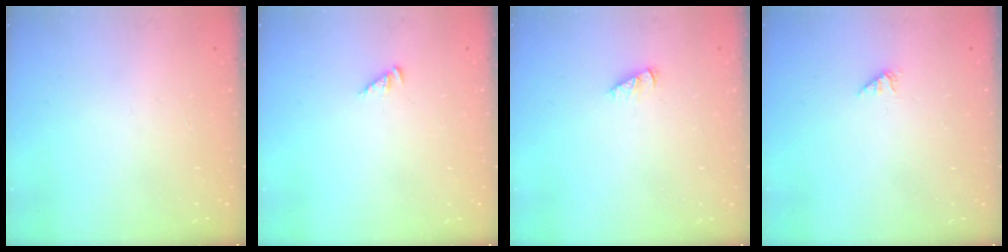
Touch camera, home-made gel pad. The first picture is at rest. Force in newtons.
{"total": 2.0, "press": 2.0, "slide": 0.2}
{"total": 2.0, "press": 2.0, "slide": 0.3}
{"total": 1.0, "press": 1.0, "slide": 0.2}